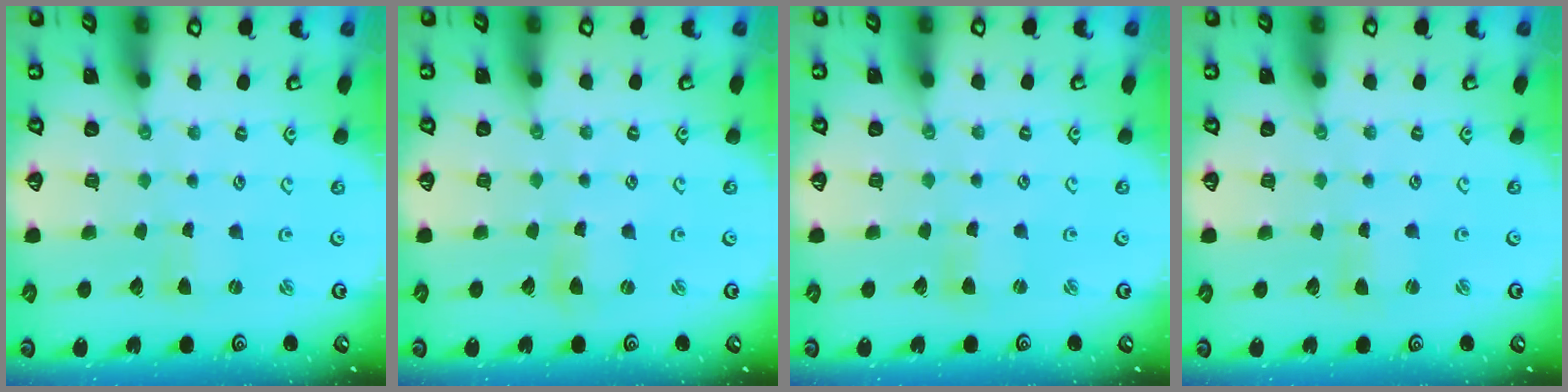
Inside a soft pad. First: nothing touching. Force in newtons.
{"total": 1.6, "press": 1.6, "slide": 0.3}
{"total": 1.5, "press": 1.4, "slide": 0.3}
{"total": 0.6, "press": 0.5, "slide": 0.2}